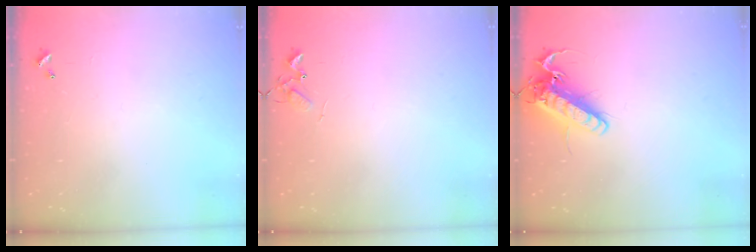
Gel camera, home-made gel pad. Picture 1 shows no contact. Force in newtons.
{"total": 5.9, "press": 5.9, "slide": 0.3}
{"total": 16.2, "press": 16.0, "slide": 2.5}